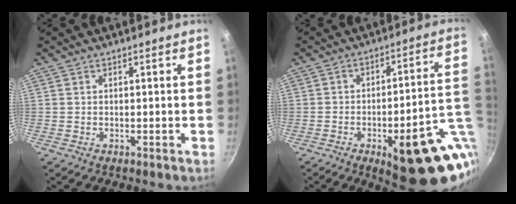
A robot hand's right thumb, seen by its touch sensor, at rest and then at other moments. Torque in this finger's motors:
{"motor_torque": [2.92, 1.80, 1.51, -0.61, 0.35]}